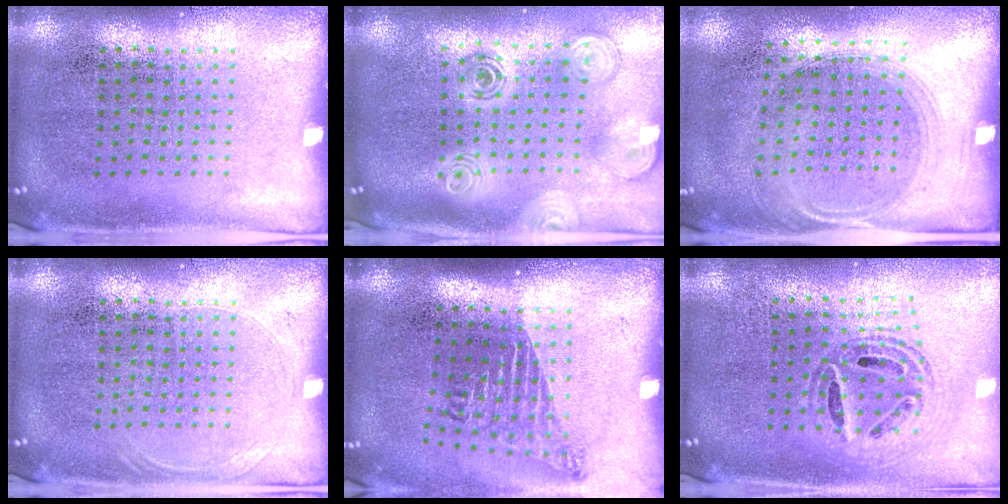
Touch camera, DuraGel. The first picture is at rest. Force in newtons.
{"total": 2.6, "press": 2.0, "slide": 1.7}
{"total": 1.5, "press": 1.3, "slide": 0.7}
{"total": 0.7, "press": 0.7, "slide": 0.3}
{"total": 1.7, "press": 1.1, "slide": 1.3}
{"total": 0.8, "press": 0.8, "slide": 0.1}